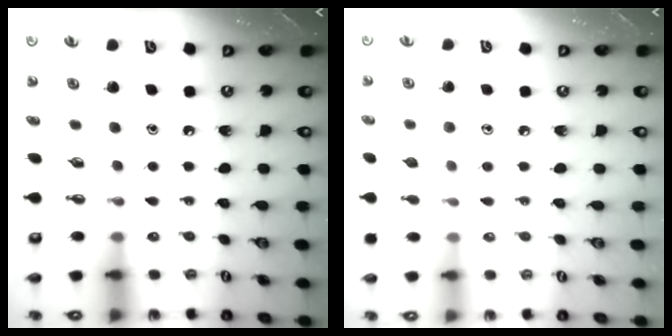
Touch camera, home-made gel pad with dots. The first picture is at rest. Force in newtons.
{"total": 4.8, "press": 4.8, "slide": 0.5}